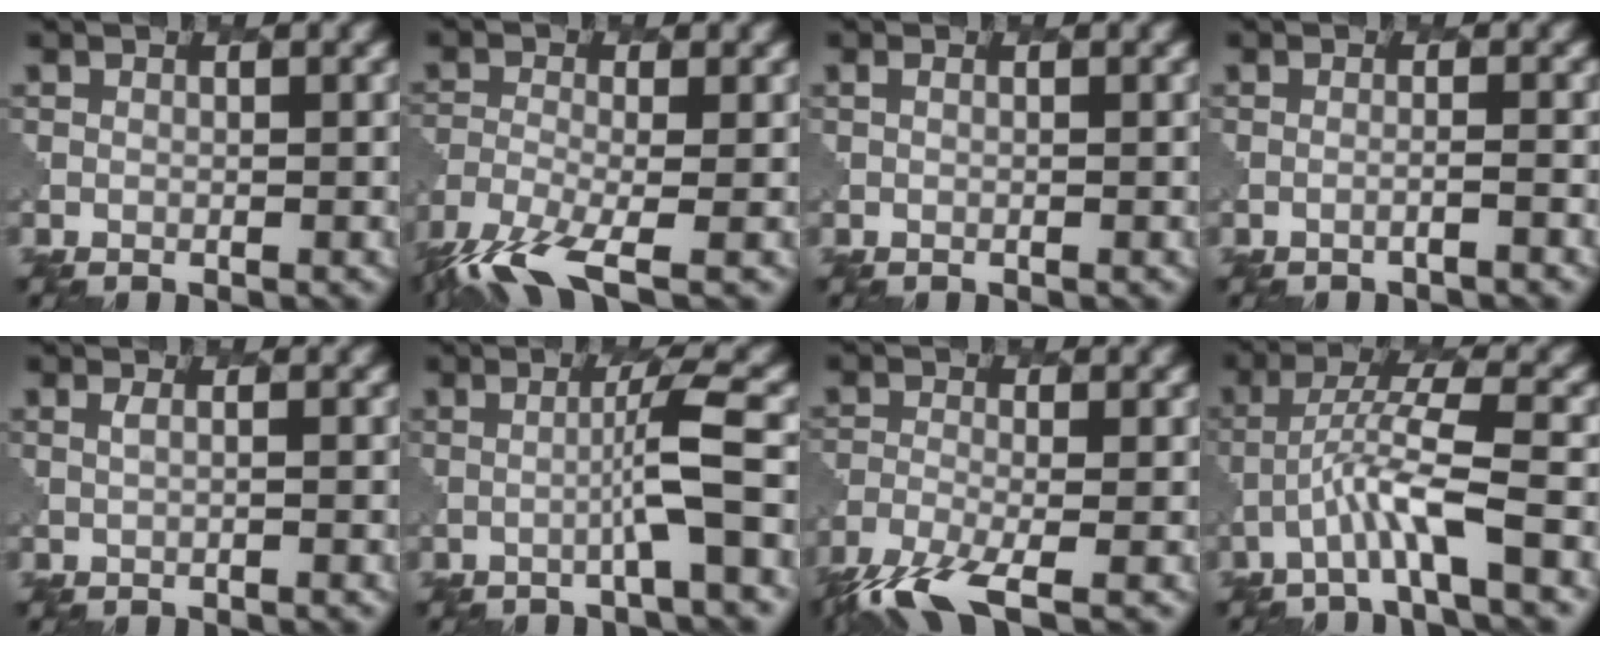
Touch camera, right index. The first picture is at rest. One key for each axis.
{"total": 6.3, "fx": -4.4, "fy": 1.4, "fz": 4.2, "tx": -0.086, "ty": -0.012, "tz": -0.097}
{"total": 0.6, "fx": 0.1, "fy": 0.2, "fz": 0.5, "tx": -0.010, "ty": 0.001, "tz": -0.001}
{"total": 1.1, "fx": -0.6, "fy": 0.1, "fz": 0.9, "tx": -0.002, "ty": 0.003, "tz": -0.021}
{"total": 1.2, "fx": 0.7, "fy": 0.4, "fz": 0.9, "tx": -0.014, "ty": -0.003, "tz": 0.006}
{"total": 3.3, "fx": -0.5, "fy": -0.2, "fz": 3.3, "tx": -0.054, "ty": 0.011, "tz": -0.021}
{"total": 5.7, "fx": -4.0, "fy": 1.3, "fz": 3.8, "tx": -0.075, "ty": -0.013, "tz": -0.089}
{"total": 4.5, "fx": -2.0, "fy": 0.3, "fz": 4.0, "tx": -0.080, "ty": 0.014, "tz": -0.044}